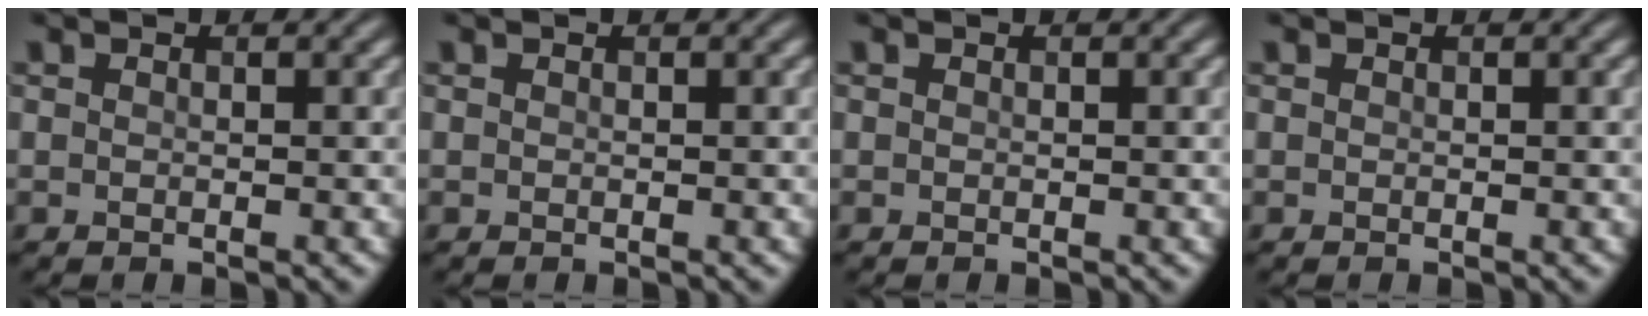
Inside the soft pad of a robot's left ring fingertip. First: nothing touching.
{"total": 0.0}
{"total": 0.0}
{"total": 0.0}